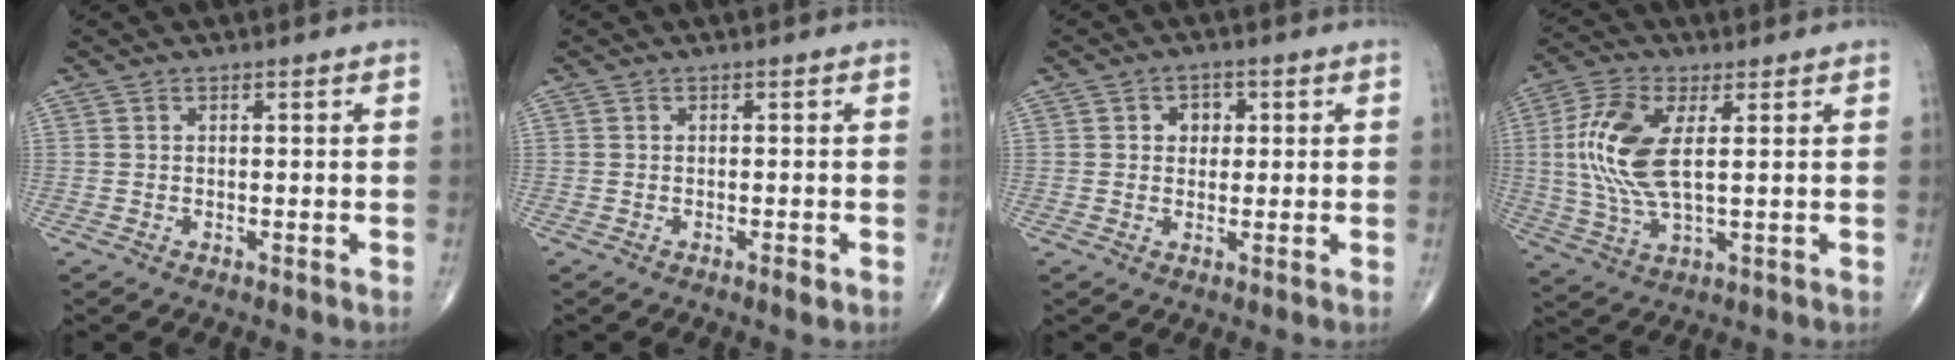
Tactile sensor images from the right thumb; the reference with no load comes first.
{"total": 1.1, "force": [-0.5, 0.3, 0.9], "torque": [-0.015, -0.002, -0.009]}
{"total": 3.2, "force": [0.7, 2.6, 1.7], "torque": [-0.002, 0.002, 0.006]}
{"total": 13.0, "force": [2.0, 5.5, 11.6], "torque": [-0.263, -0.003, 0.042]}